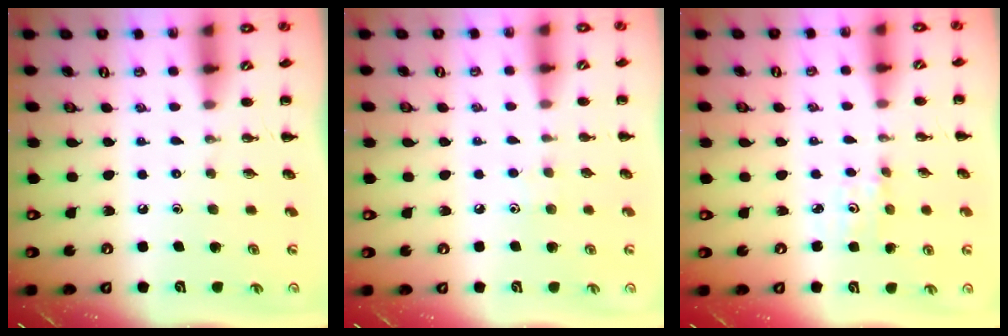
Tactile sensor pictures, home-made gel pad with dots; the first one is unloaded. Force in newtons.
{"total": 3.7, "press": 3.6, "slide": 1.2}
{"total": 2.6, "press": 2.5, "slide": 0.8}